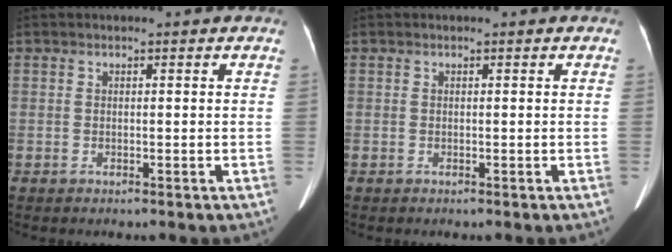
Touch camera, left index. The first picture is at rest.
{"total": 0.0}